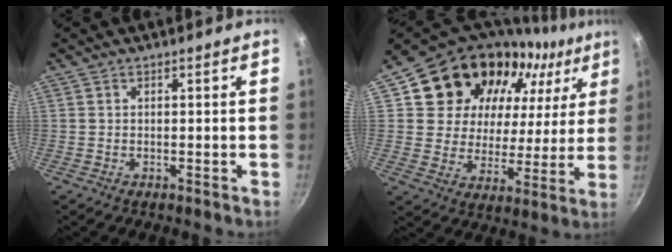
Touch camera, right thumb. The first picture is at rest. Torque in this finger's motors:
{"motor_torque": [-0.55, 2.92, -0.04, 0.35, 0.35]}